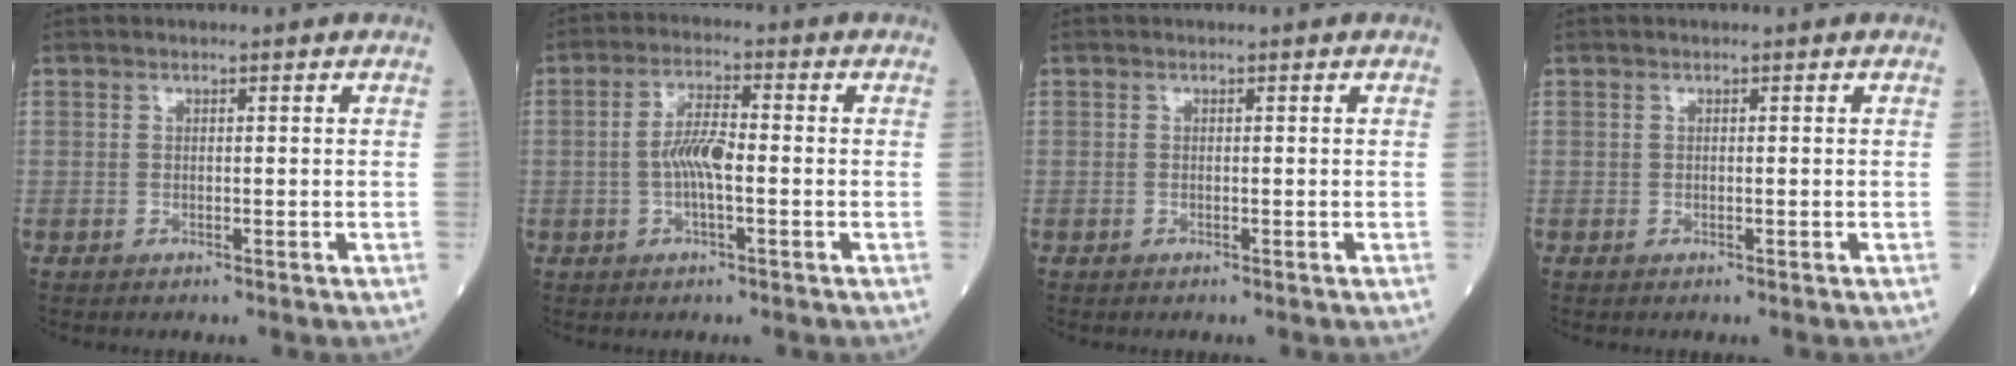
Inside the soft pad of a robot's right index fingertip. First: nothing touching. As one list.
[{"total": 5.4, "force": [-0.6, 1.2, 5.3], "torque": [-0.110, 0.007, -0.015]}, {"total": 0.0}, {"total": 0.0}]